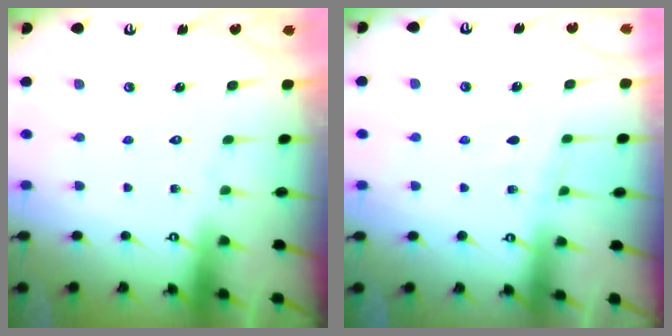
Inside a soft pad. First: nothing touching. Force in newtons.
{"total": 4.2, "press": 4.2, "slide": 0.4}